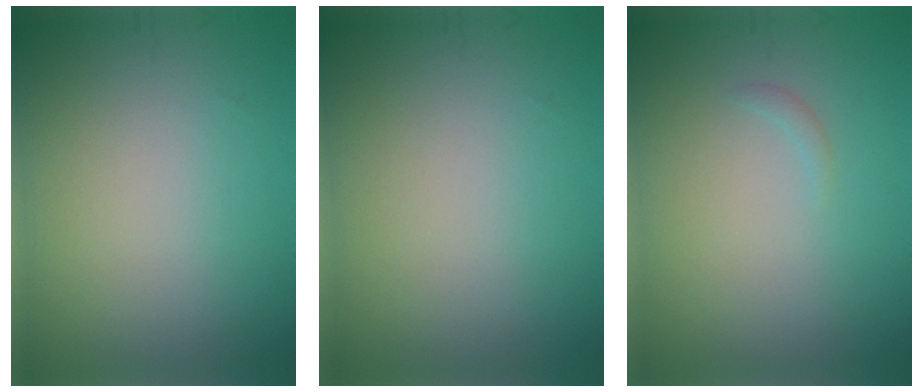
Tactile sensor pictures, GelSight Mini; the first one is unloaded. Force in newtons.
{"total": 0.0}
{"total": 0.5, "press": 0.5, "slide": 0.1}